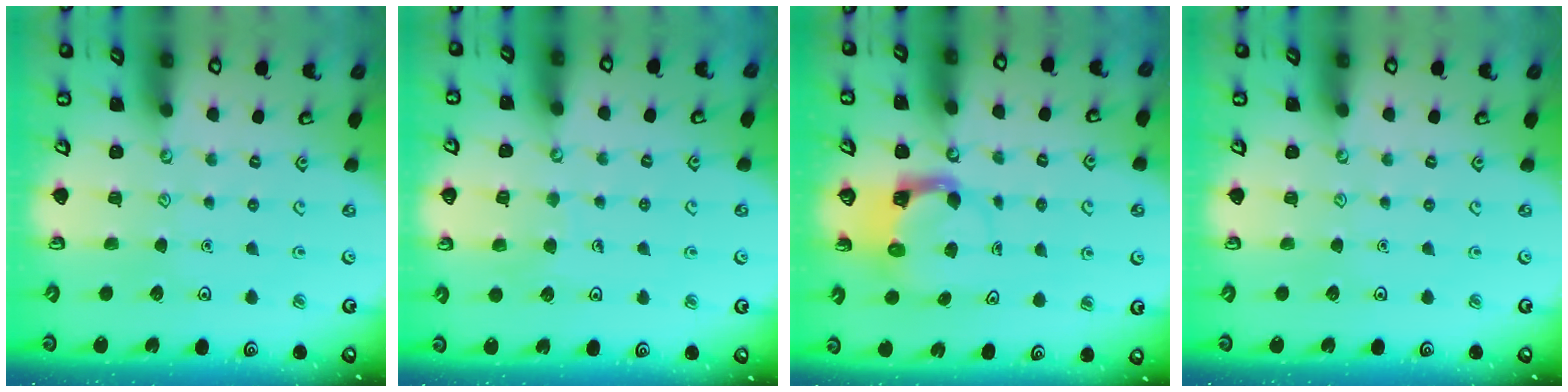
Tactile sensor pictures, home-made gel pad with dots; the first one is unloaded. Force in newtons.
{"total": 4.7, "press": 4.7, "slide": 0.4}
{"total": 3.8, "press": 3.8, "slide": 0.5}
{"total": 0.0}